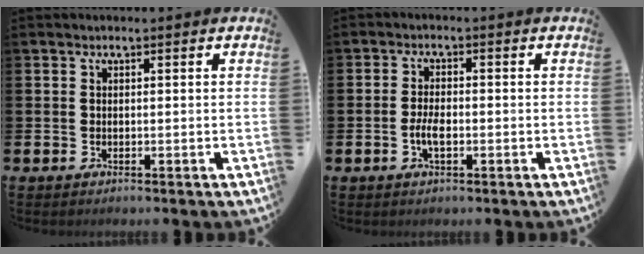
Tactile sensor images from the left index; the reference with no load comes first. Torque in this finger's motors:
{"motor_torque": [0.41, 0.19, 0.09, 0.06]}